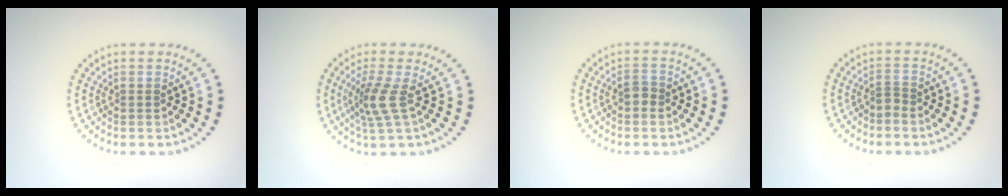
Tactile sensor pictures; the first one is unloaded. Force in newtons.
{"total": 2.9, "press": 2.1, "slide": 2.1}
{"total": 1.3, "press": 1.3, "slide": 0.4}
{"total": 0.8, "press": 0.4, "slide": 0.6}